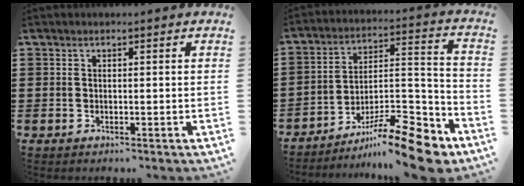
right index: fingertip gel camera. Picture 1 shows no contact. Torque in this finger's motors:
{"motor_torque": [1.31, -0.83, 0.03, -0.02]}